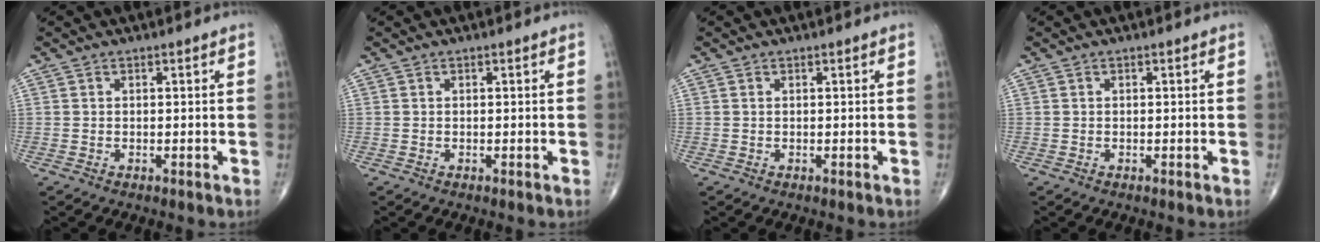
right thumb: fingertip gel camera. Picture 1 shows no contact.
{"total": 0.0}
{"total": 0.0}
{"total": 0.0}